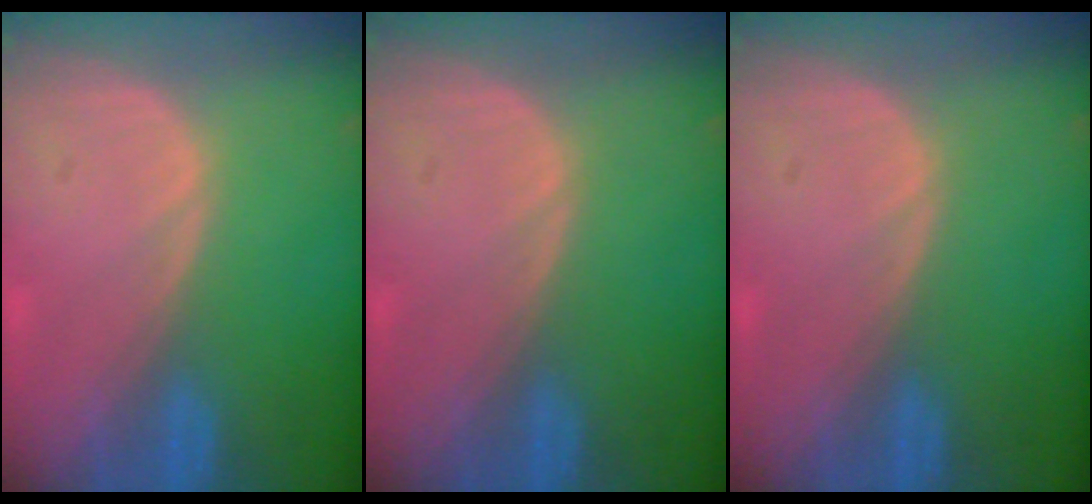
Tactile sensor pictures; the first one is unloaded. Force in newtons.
{"total": 0.0}
{"total": 0.0}